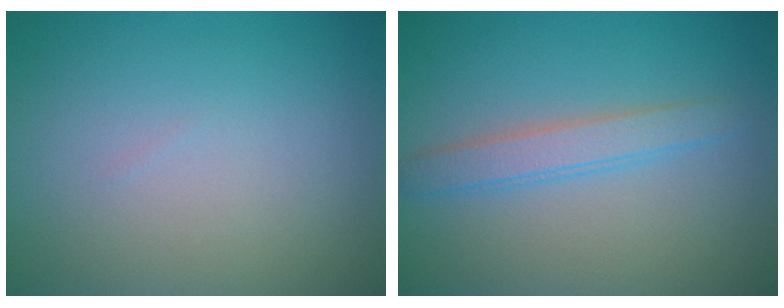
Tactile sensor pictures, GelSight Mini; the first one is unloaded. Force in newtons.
{"total": 2.5, "press": 2.5, "slide": 0.0}